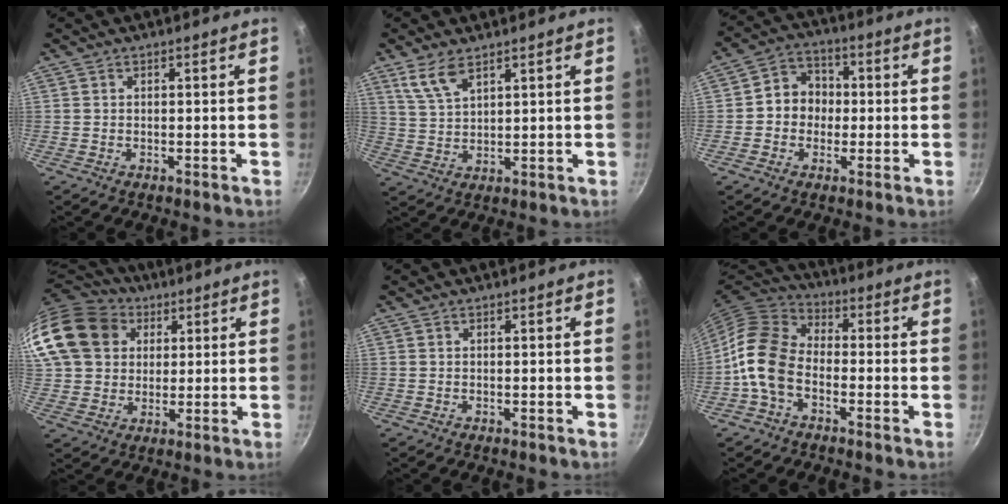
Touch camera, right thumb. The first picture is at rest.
{"total": 6.0, "force": [4.0, 2.3, 3.8], "torque": [-0.073, -0.018, 0.089]}
{"total": 7.8, "force": [-0.3, 6.9, 3.6], "torque": [-0.019, 0.021, -0.020]}
{"total": 21.4, "force": [7.8, 17.1, 10.3], "torque": [-0.214, 0.025, 0.145]}
{"total": 0.0}
{"total": 11.0, "force": [-3.5, 7.4, 7.4], "torque": [-0.123, 0.039, -0.091]}